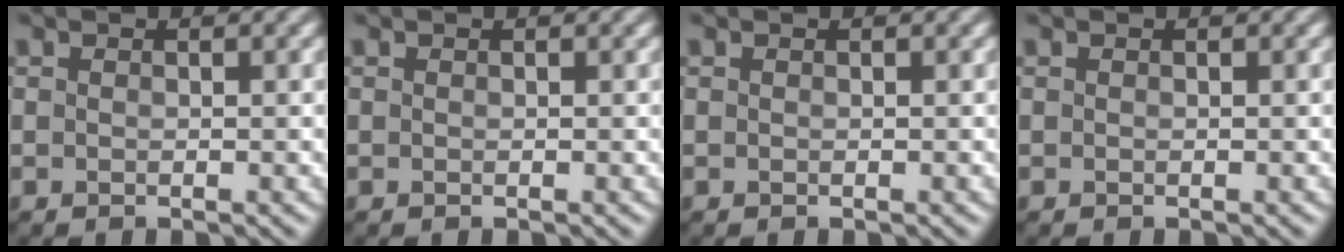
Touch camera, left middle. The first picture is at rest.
{"total": 0.0}
{"total": 0.0}
{"total": 0.0}